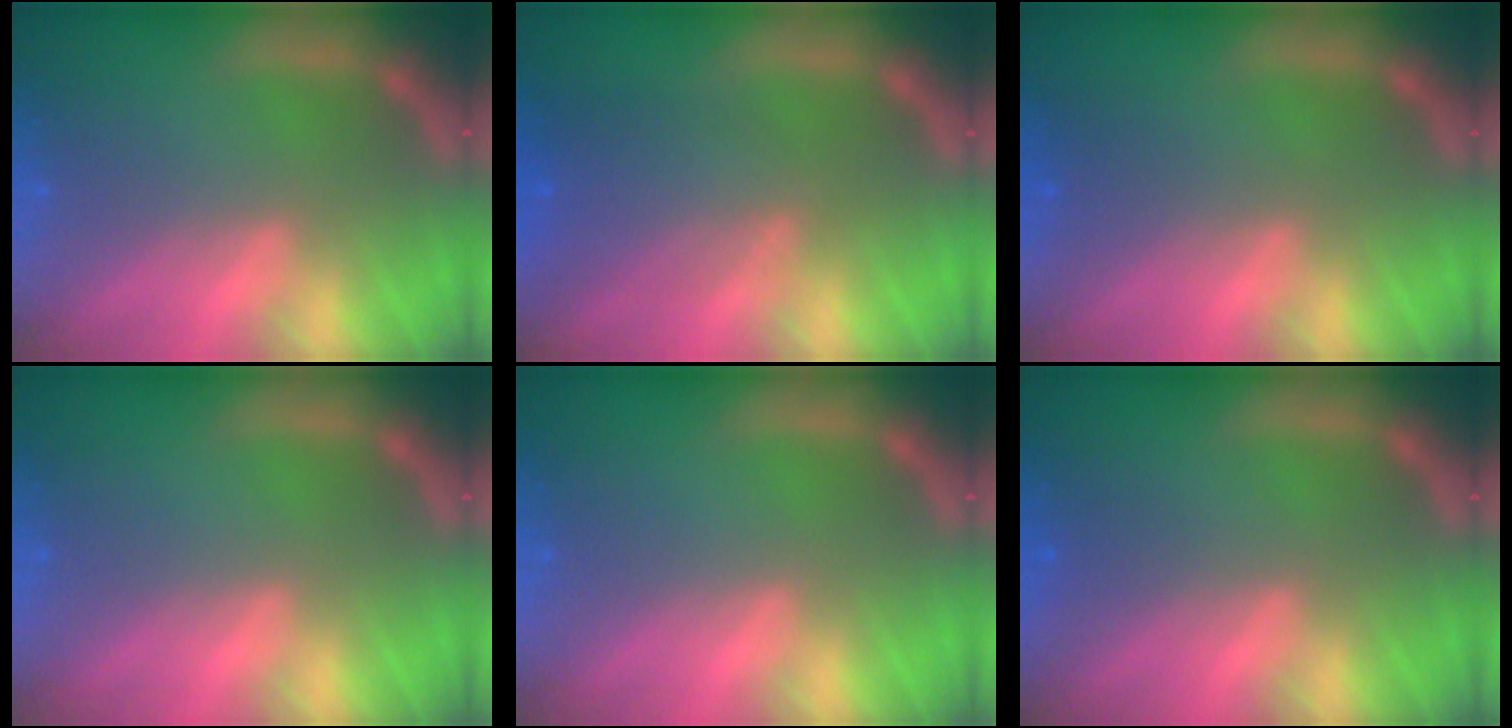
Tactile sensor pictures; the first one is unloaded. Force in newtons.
{"total": 5.1}
{"total": 1.5}
{"total": 0.0}
{"total": 0.0}
{"total": 1.0}